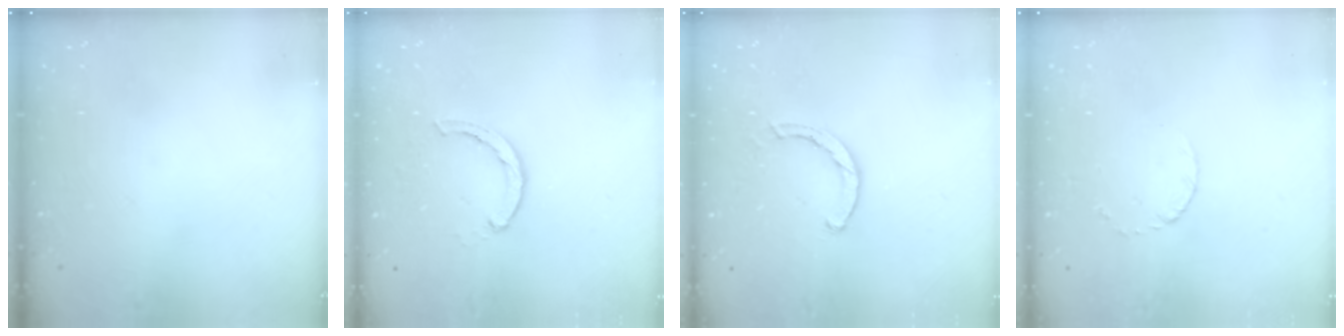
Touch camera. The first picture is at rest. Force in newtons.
{"total": 2.3, "press": 2.3, "slide": 0.2}
{"total": 2.5, "press": 2.5, "slide": 0.1}
{"total": 3.1, "press": 3.1, "slide": 0.3}